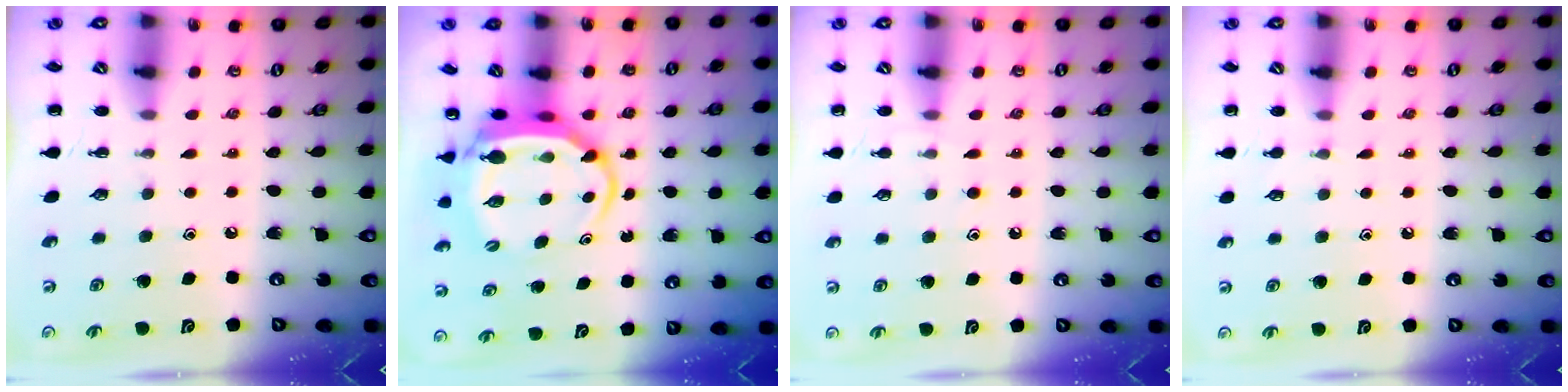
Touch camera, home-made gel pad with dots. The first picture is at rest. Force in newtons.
{"total": 5.9, "press": 5.8, "slide": 1.1}
{"total": 5.6, "press": 5.2, "slide": 2.1}
{"total": 3.7, "press": 3.5, "slide": 1.3}